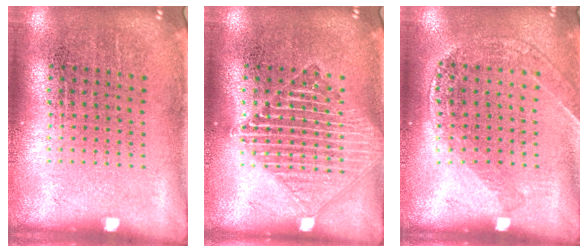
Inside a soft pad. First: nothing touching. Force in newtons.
{"total": 3.4, "press": 3.3, "slide": 0.5}
{"total": 1.2, "press": 1.2, "slide": 0.1}